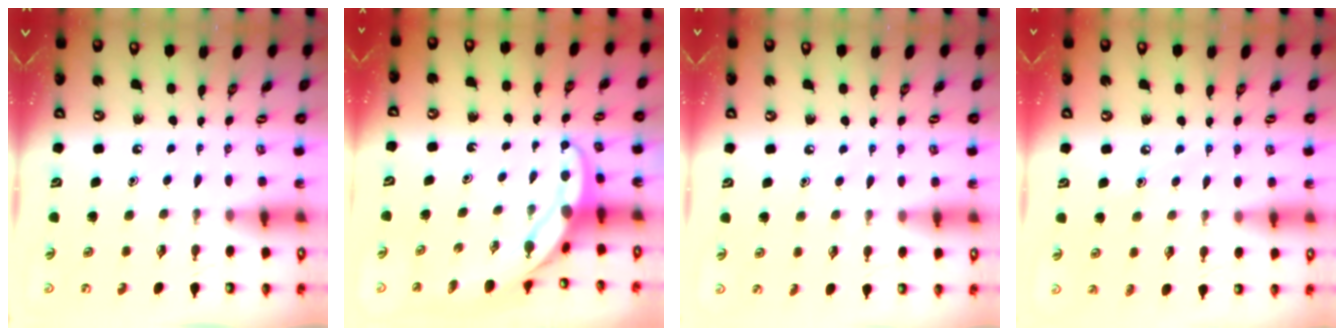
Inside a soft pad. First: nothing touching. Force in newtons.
{"total": 6.1, "press": 6.1, "slide": 0.5}
{"total": 4.0, "press": 4.0, "slide": 0.5}
{"total": 6.4, "press": 6.3, "slide": 0.4}